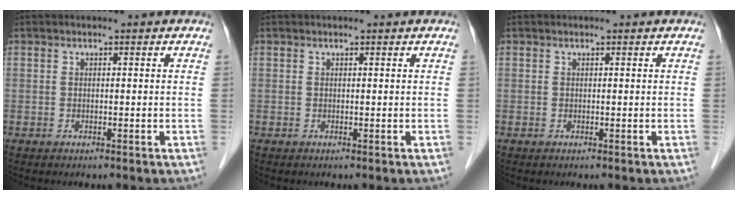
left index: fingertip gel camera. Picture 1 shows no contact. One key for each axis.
{"total": 0.0}
{"total": 0.0}